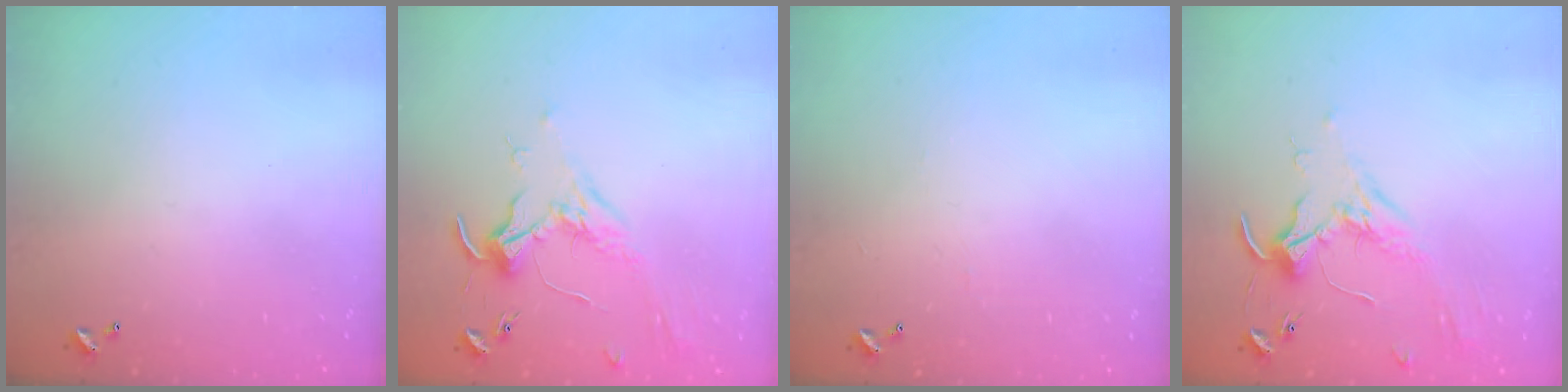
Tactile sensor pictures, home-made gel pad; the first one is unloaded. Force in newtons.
{"total": 1.7, "press": 1.5, "slide": 0.7}
{"total": 2.2, "press": 2.2, "slide": 0.4}
{"total": 1.8, "press": 1.8, "slide": 0.4}